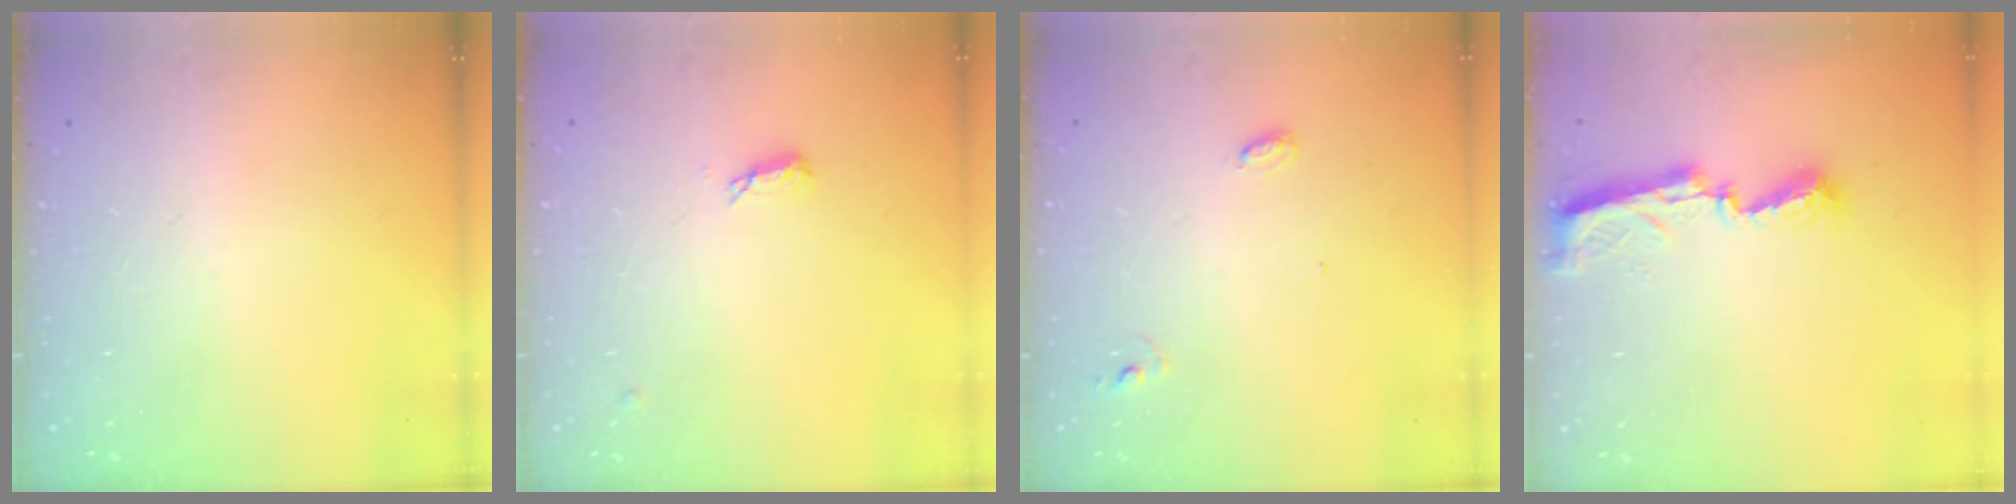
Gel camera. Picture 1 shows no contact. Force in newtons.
{"total": 6.1, "press": 5.8, "slide": 1.6}
{"total": 4.5, "press": 4.5, "slide": 0.4}
{"total": 8.6, "press": 8.6, "slide": 0.4}